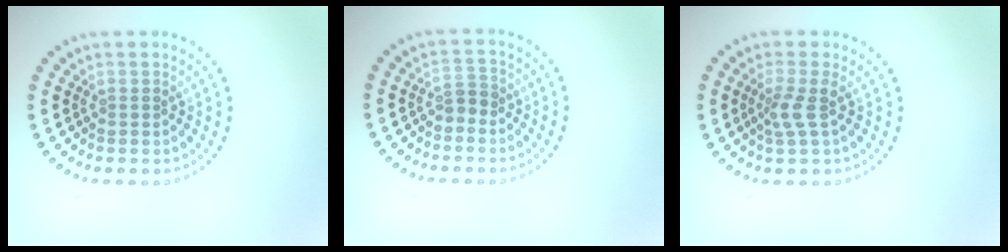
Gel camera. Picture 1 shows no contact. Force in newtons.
{"total": 1.2, "press": 1.0, "slide": 0.6}
{"total": 1.9, "press": 1.4, "slide": 1.2}